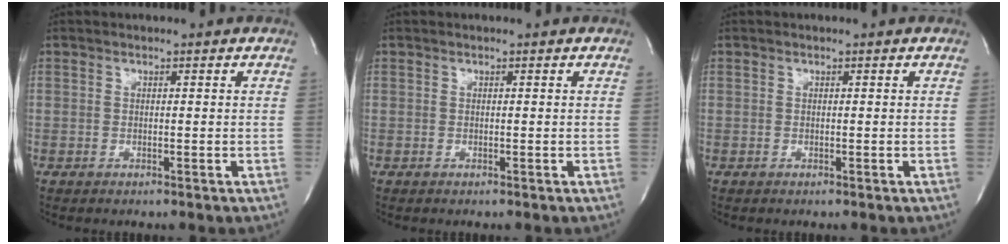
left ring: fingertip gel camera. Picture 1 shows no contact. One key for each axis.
{"total": 0.0}
{"total": 0.0}